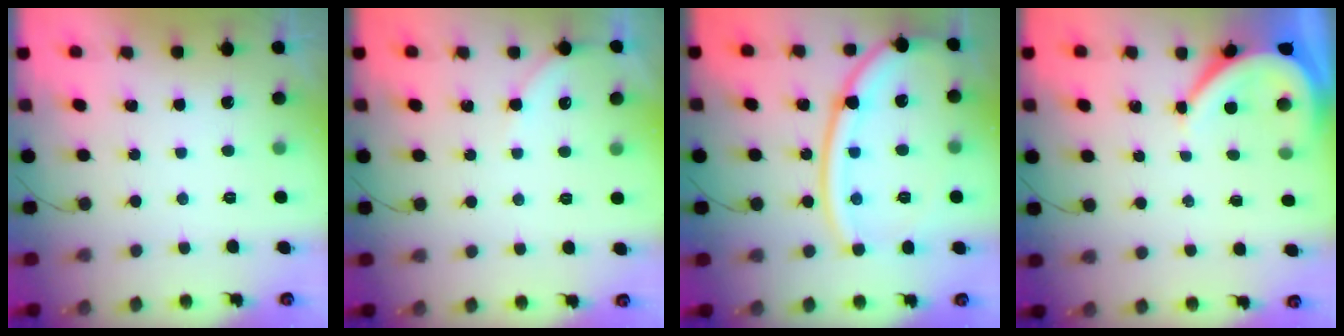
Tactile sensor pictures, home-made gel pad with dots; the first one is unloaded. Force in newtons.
{"total": 3.6, "press": 3.5, "slide": 0.5}
{"total": 18.3, "press": 18.2, "slide": 1.8}
{"total": 6.7, "press": 6.7, "slide": 0.7}